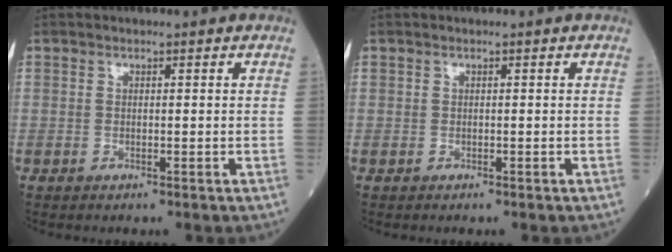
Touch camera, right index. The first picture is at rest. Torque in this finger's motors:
{"motor_torque": [-0.01, -0.13, -0.09, -0.01]}